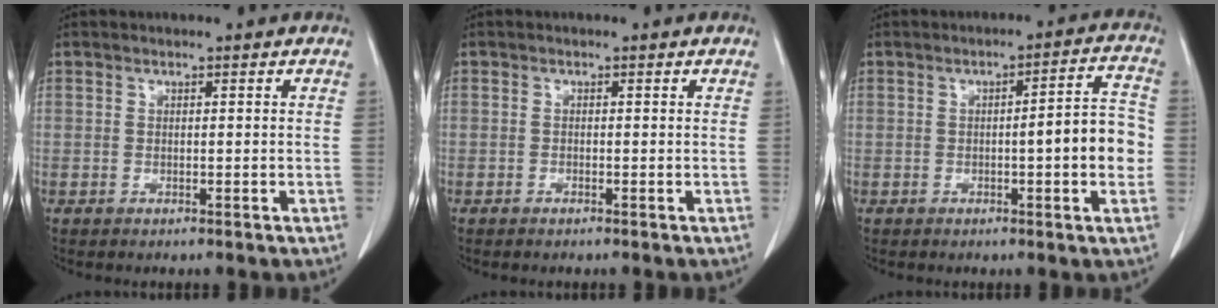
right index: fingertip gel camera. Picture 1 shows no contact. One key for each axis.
{"total": 0.5, "fx": -0.4, "fy": 0.0, "fz": 0.3, "tx": -0.007, "ty": 0.000, "tz": -0.009}
{"total": 7.7, "fx": -1.1, "fy": 1.0, "fz": 7.6, "tx": -0.095, "ty": 0.018, "tz": -0.017}